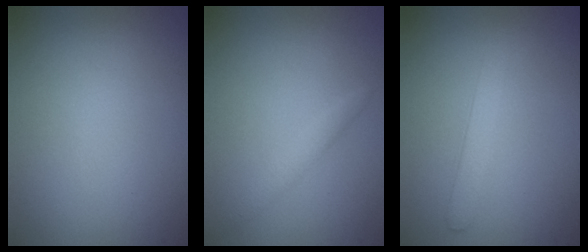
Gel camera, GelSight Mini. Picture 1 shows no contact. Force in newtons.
{"total": 1.3, "press": 1.3, "slide": 0.1}
{"total": 1.8, "press": 1.8, "slide": 0.1}